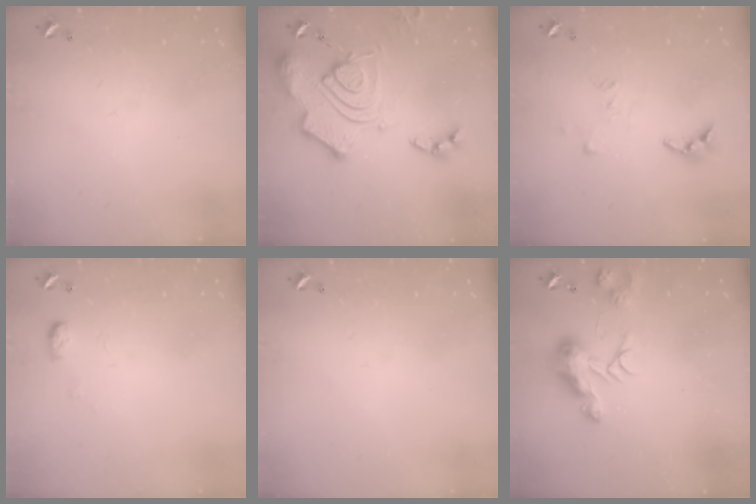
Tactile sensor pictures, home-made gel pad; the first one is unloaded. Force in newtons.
{"total": 18.3, "press": 18.2, "slide": 1.7}
{"total": 8.1, "press": 8.1, "slide": 0.7}
{"total": 5.3, "press": 5.2, "slide": 0.8}
{"total": 0.0}
{"total": 8.7, "press": 8.6, "slide": 0.2}